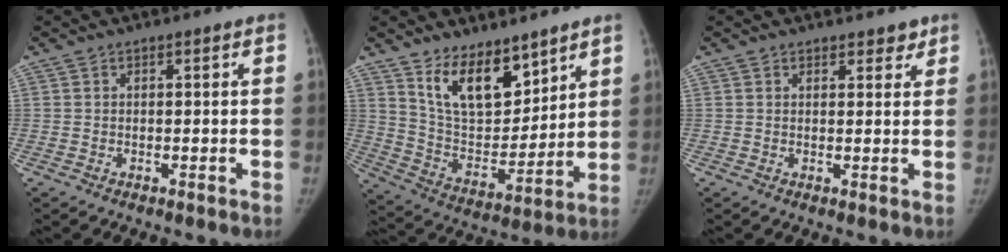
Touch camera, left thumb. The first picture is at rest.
{"total": 14.5, "force": [9.9, 7.1, 7.9], "torque": [-0.088, -0.073, 0.194]}
{"total": 2.4, "force": [1.9, 1.3, 0.6], "torque": [0.015, -0.009, 0.020]}